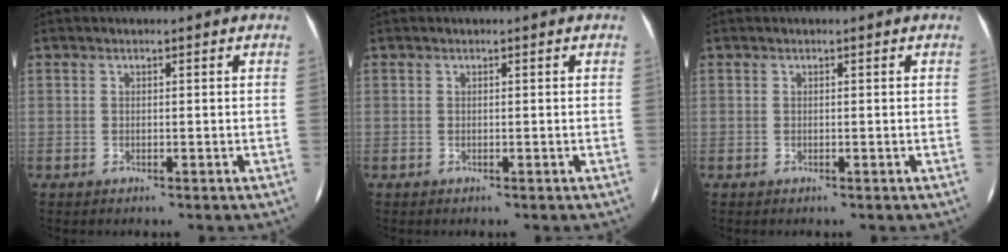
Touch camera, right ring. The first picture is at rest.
{"total": 0.0}
{"total": 0.0}